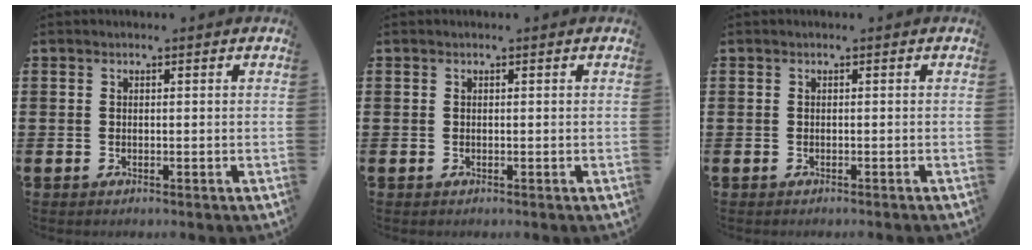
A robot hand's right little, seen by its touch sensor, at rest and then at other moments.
{"total": 0.0}
{"total": 0.0}